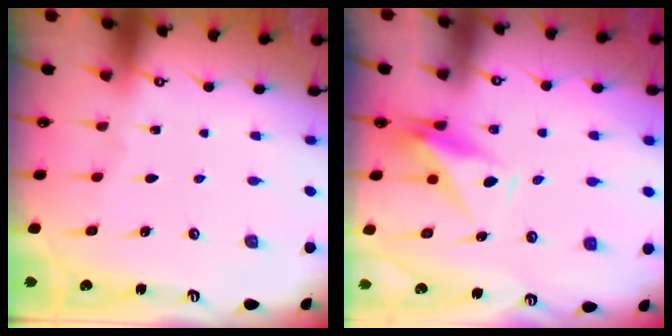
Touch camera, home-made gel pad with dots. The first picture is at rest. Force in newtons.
{"total": 8.7, "press": 8.6, "slide": 1.5}